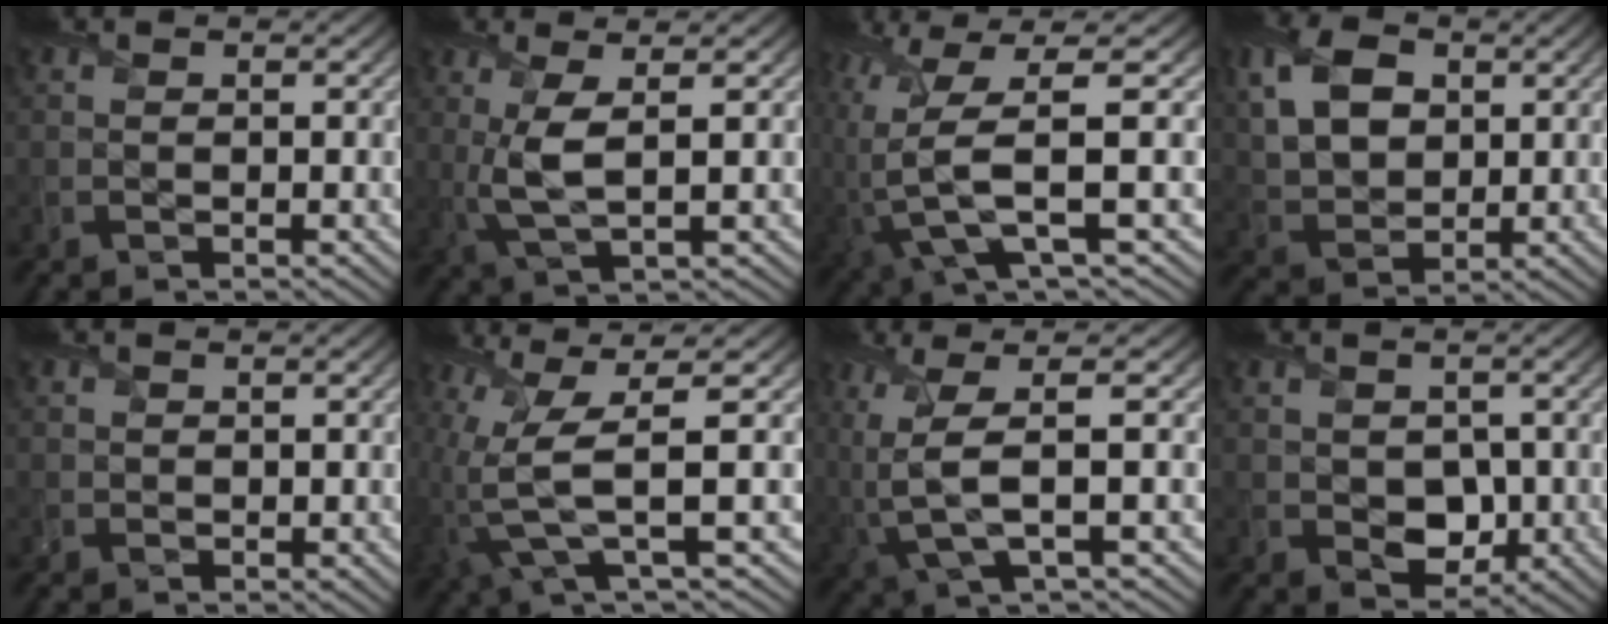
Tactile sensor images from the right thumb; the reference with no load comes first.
{"total": 4.8, "force": [0.8, 1.0, 4.6], "torque": [-0.109, 0.003, 0.018]}
{"total": 11.0, "force": [-1.6, 2.8, 10.5], "torque": [-0.224, 0.006, -0.036]}
{"total": 9.7, "force": [3.1, 6.6, 6.4], "torque": [-0.166, 0.015, 0.056]}
{"total": 1.0, "force": [0.7, 0.8, 0.2], "torque": [-0.005, -0.003, 0.015]}
{"total": 9.3, "force": [-1.1, 2.1, 9.0], "torque": [-0.194, 0.008, -0.032]}
{"total": 7.7, "force": [-0.1, 2.0, 7.4], "torque": [-0.170, 0.004, -0.003]}
{"total": 4.6, "force": [-0.2, 3.5, 2.9], "torque": [-0.065, -0.016, 0.002]}